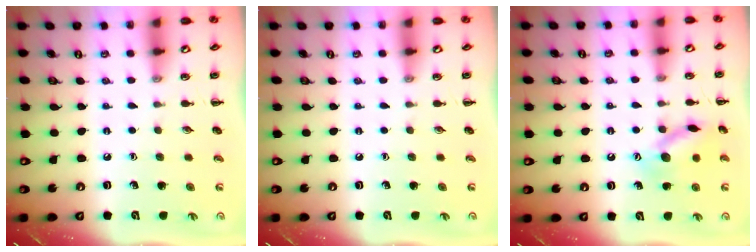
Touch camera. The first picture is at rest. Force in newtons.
{"total": 0.0}
{"total": 12.4, "press": 12.4, "slide": 0.8}